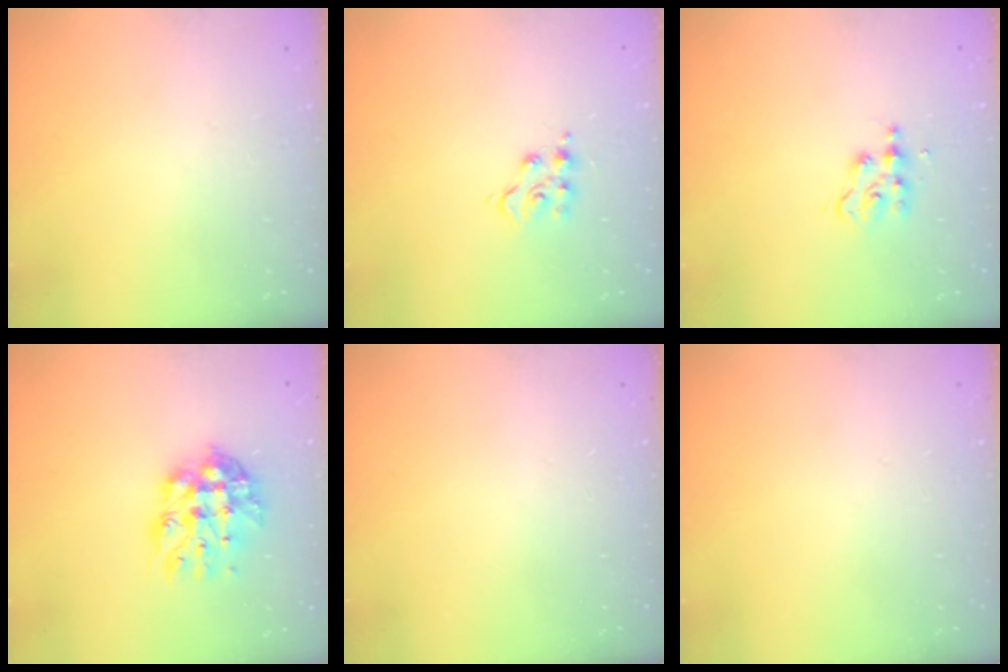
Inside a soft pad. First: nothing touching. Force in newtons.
{"total": 6.7, "press": 6.7, "slide": 0.0}
{"total": 3.5, "press": 3.5, "slide": 0.1}
{"total": 12.1, "press": 12.0, "slide": 1.1}
{"total": 0.0}
{"total": 0.0}